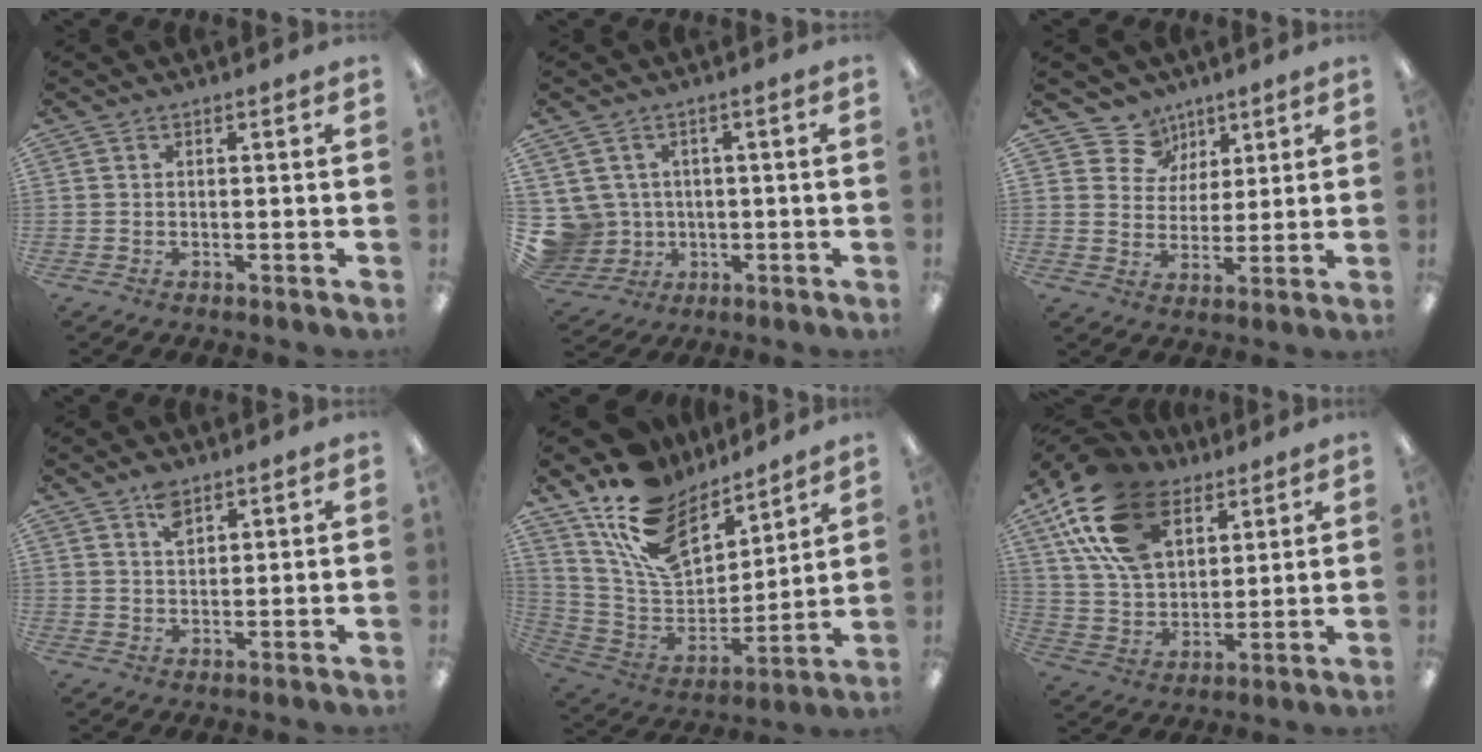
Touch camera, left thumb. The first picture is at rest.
{"total": 7.0, "force": [1.1, 6.9, 0.7], "torque": [-0.052, -0.006, 0.031]}
{"total": 8.3, "force": [5.5, 6.2, 0.1], "torque": [-0.020, -0.043, 0.105]}
{"total": 4.2, "force": [2.8, 2.3, 2.2], "torque": [-0.034, -0.006, 0.048]}
{"total": 18.1, "force": [12.8, 9.9, 8.3], "torque": [-0.177, -0.076, 0.239]}
{"total": 20.3, "force": [11.0, 12.5, 11.7], "torque": [-0.250, -0.030, 0.203]}